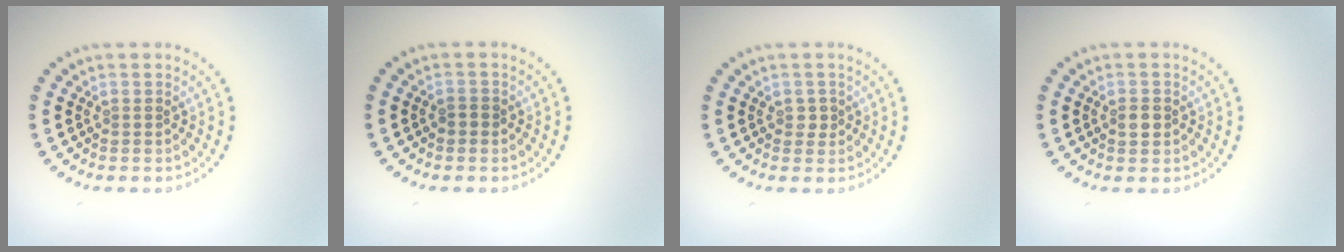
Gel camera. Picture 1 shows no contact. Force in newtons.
{"total": 0.9, "press": 0.9, "slide": 0.1}
{"total": 0.8, "press": 0.8, "slide": 0.2}
{"total": 1.6, "press": 1.6, "slide": 0.2}